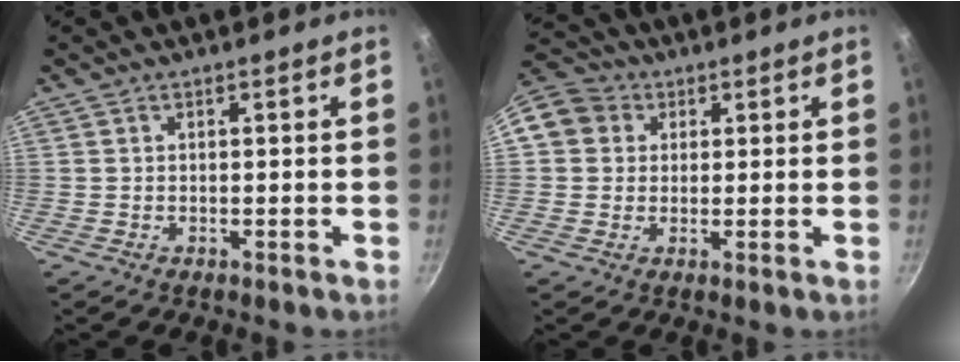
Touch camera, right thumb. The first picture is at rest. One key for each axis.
{"total": 10.3, "fx": 2.3, "fy": 9.2, "fz": 4.1, "tx": -0.067, "ty": 0.025, "tz": 0.029}